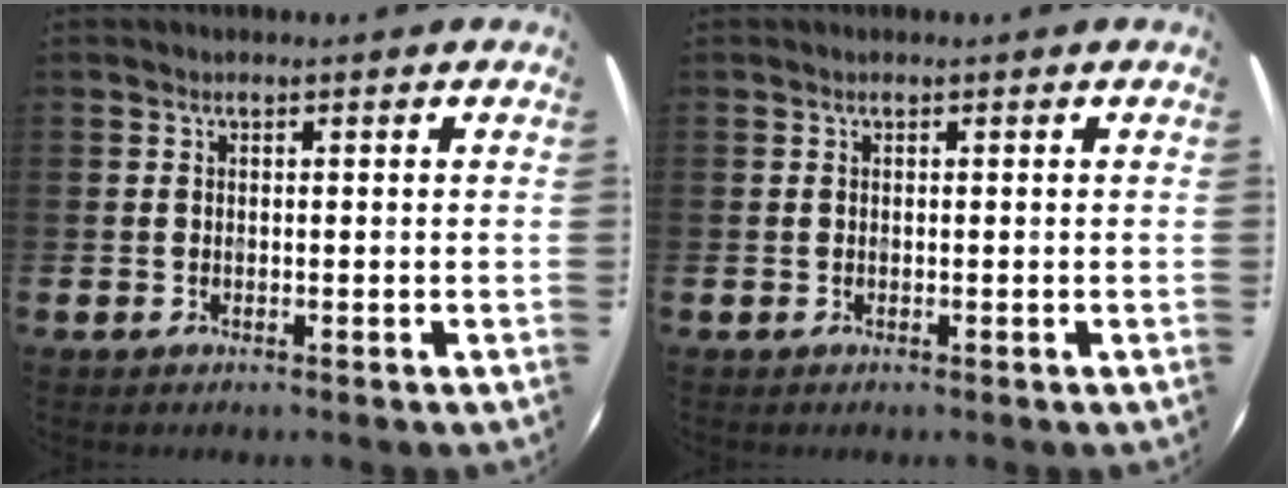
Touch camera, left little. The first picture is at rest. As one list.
[{"total": 0.0}]